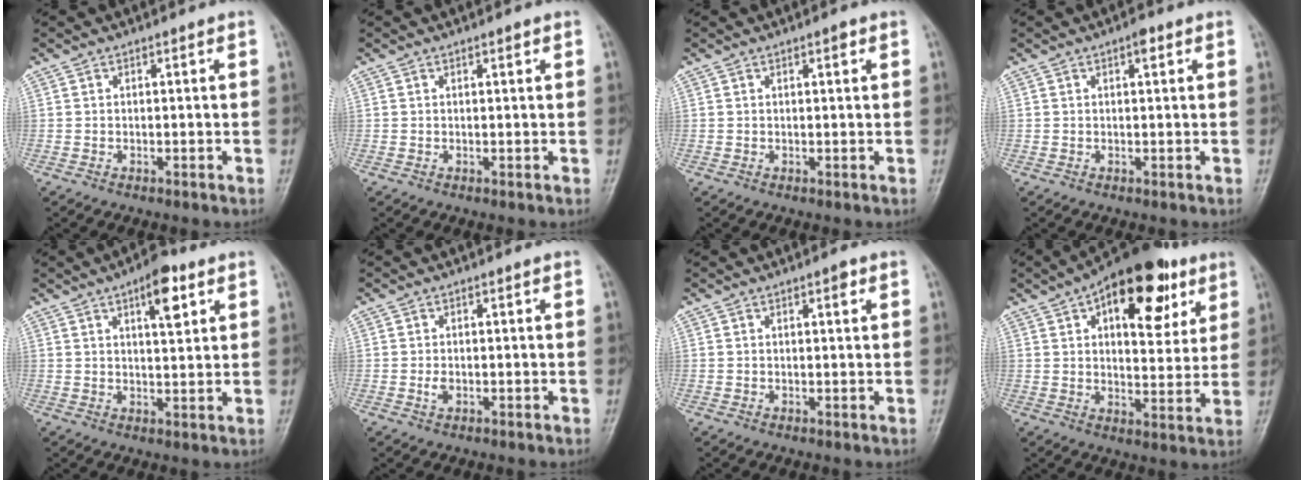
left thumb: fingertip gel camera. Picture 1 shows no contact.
{"total": 1.0, "force": [0.6, 0.3, 0.7], "torque": [-0.009, 0.000, 0.008]}
{"total": 1.4, "force": [0.7, 0.5, 1.1], "torque": [-0.013, 0.000, 0.008]}
{"total": 2.0, "force": [1.0, 0.8, 1.6], "torque": [-0.021, 0.000, 0.010]}
{"total": 7.7, "force": [3.7, 2.9, 6.1], "torque": [-0.072, -0.013, 0.049]}
{"total": 1.6, "force": [-0.3, 1.1, 1.1], "torque": [-0.019, -0.002, -0.006]}
{"total": 1.9, "force": [0.9, 0.6, 1.5], "torque": [-0.019, -0.001, 0.011]}
{"total": 20.2, "force": [9.5, 9.9, 14.8], "torque": [-0.168, -0.019, 0.136]}